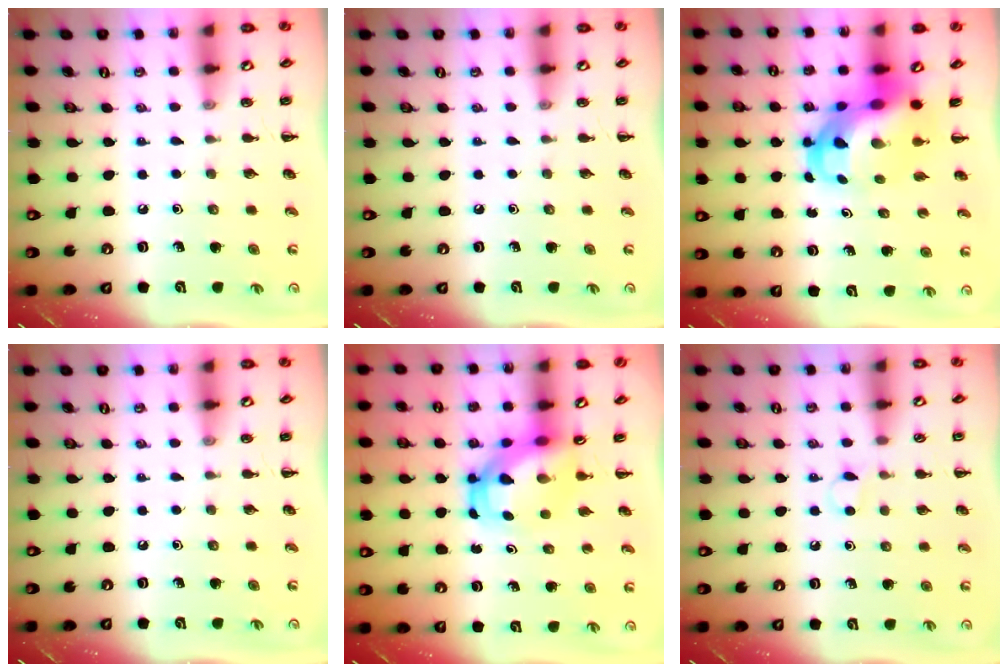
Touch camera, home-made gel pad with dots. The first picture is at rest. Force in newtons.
{"total": 0.0}
{"total": 10.1, "press": 9.7, "slide": 2.8}
{"total": 0.0}
{"total": 5.6, "press": 5.4, "slide": 1.4}
{"total": 3.2, "press": 3.0, "slide": 1.1}